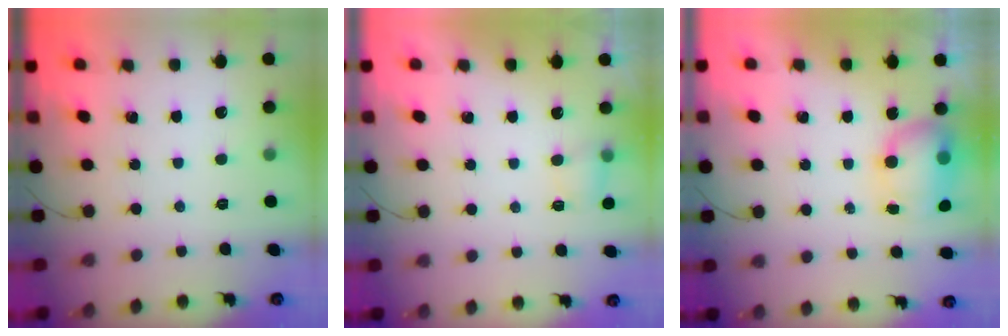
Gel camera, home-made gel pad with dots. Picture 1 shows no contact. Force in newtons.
{"total": 4.0, "press": 3.8, "slide": 1.2}
{"total": 9.1, "press": 8.1, "slide": 4.2}